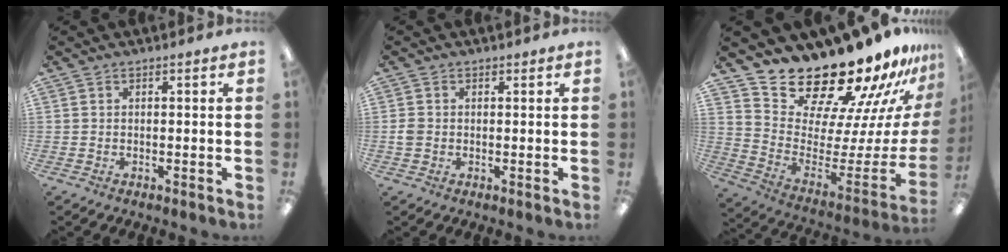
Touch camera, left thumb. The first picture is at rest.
{"total": 2.1, "force": [-0.1, 1.9, 1.0], "torque": [-0.016, 0.005, -0.002]}
{"total": 21.6, "force": [20.0, 5.6, 6.0], "torque": [-0.099, -0.178, 0.354]}